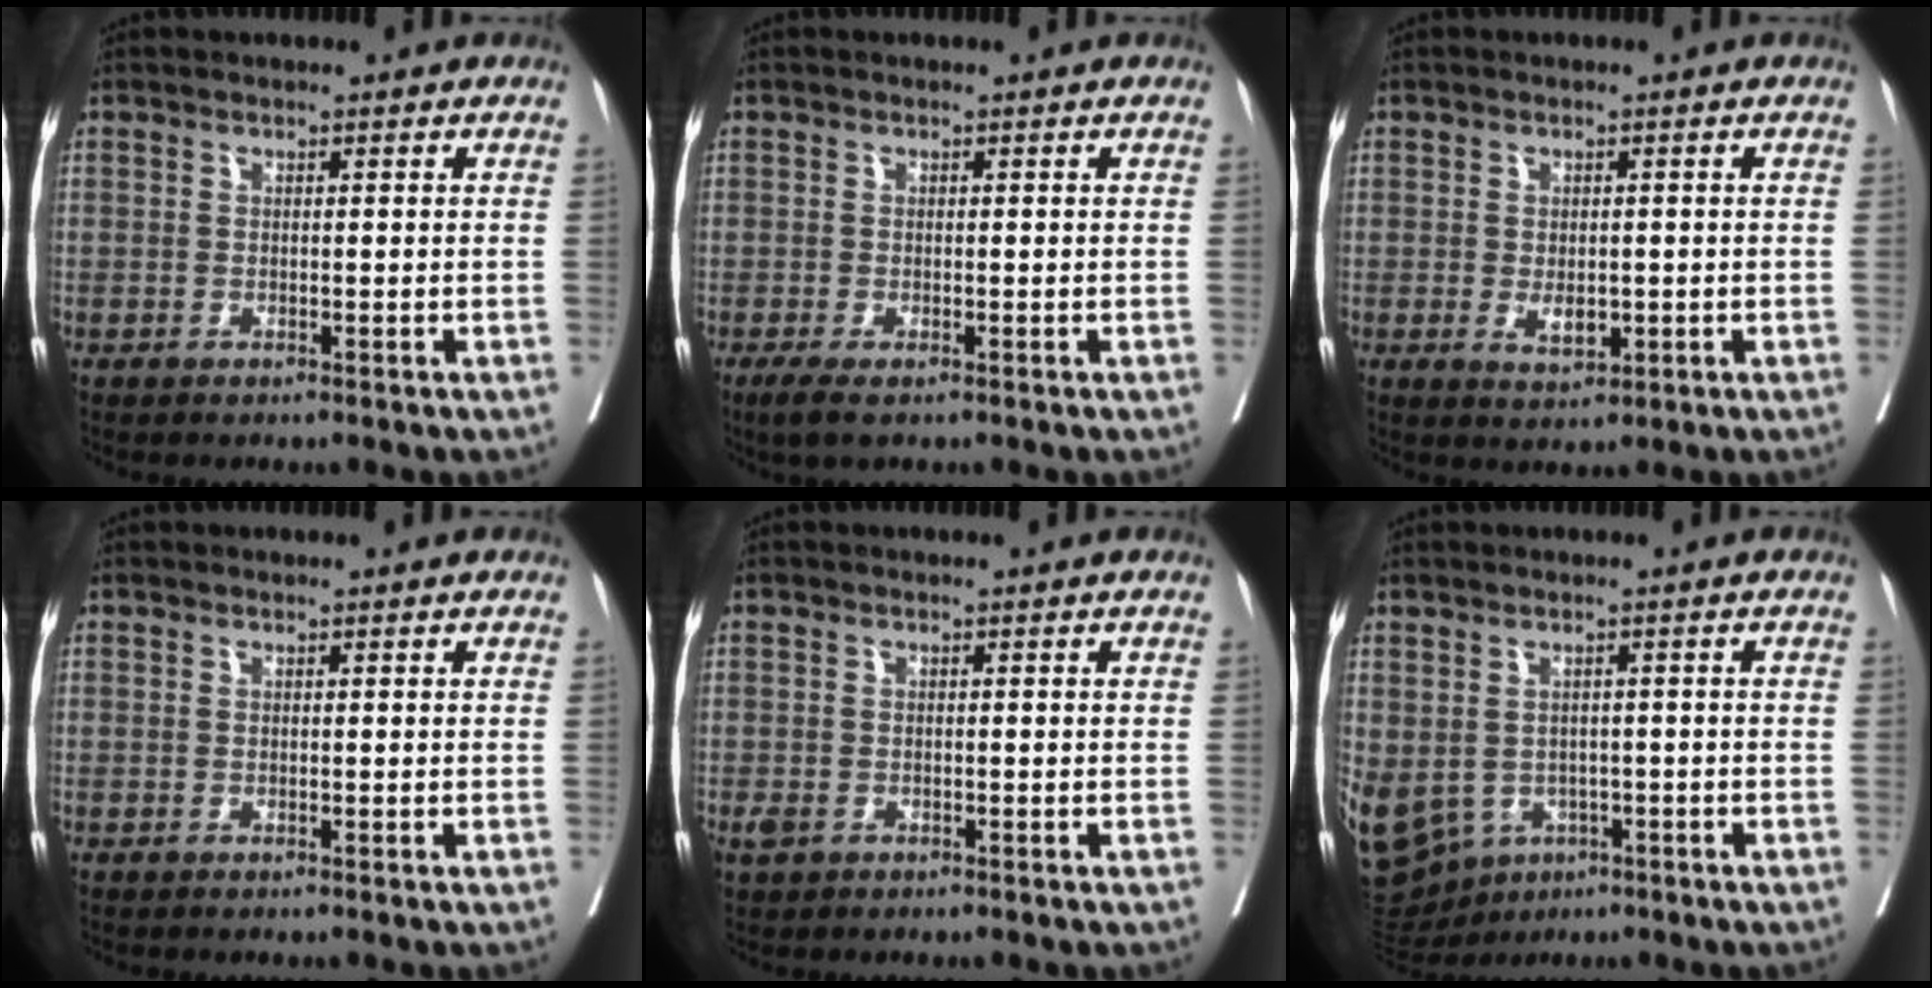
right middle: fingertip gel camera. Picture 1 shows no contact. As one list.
[{"total": 2.9, "force": [-1.9, 0.6, 2.2], "torque": [-0.040, -0.010, -0.032]}, {"total": 3.2, "force": [-0.6, 1.7, 2.6], "torque": [-0.042, -0.004, -0.001]}, {"total": 0.0}, {"total": 1.5, "force": [-0.7, 1.1, 0.7], "torque": [-0.016, 0.002, -0.008]}, {"total": 24.8, "force": [-9.6, 19.8, 11.3], "torque": [-0.379, -0.022, -0.131]}]